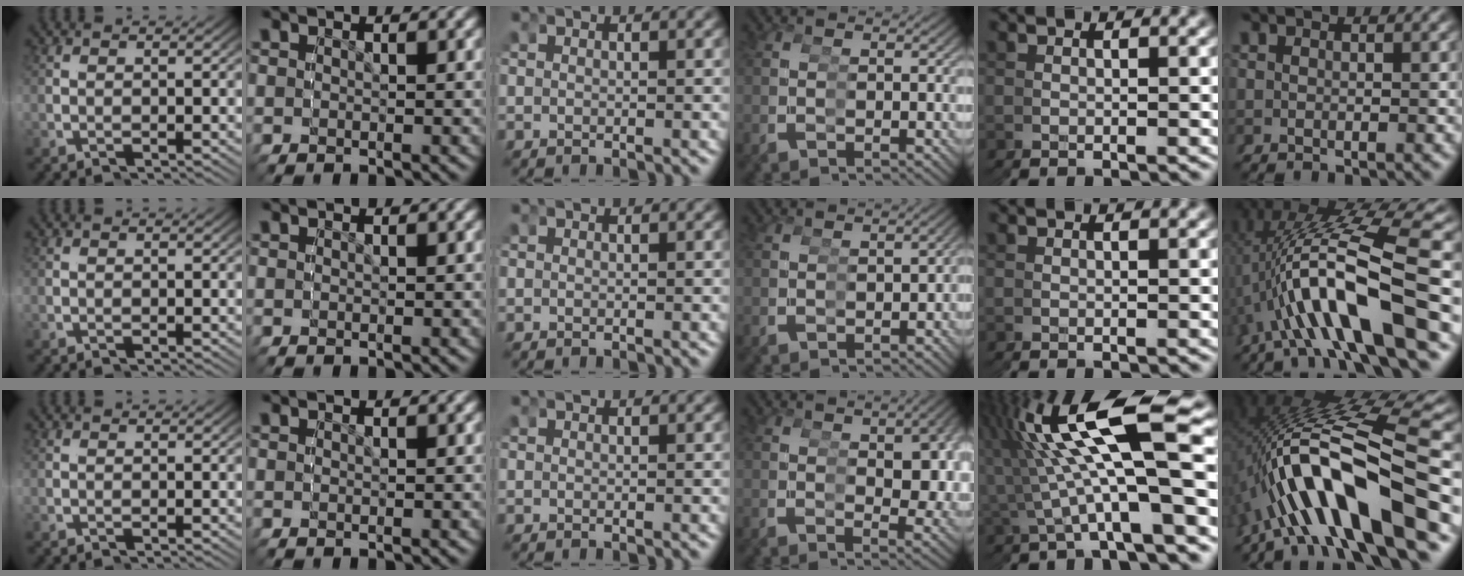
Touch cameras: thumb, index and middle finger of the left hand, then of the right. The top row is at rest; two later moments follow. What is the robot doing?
{"motion": "grasp_and_lifting", "object": "cup"}